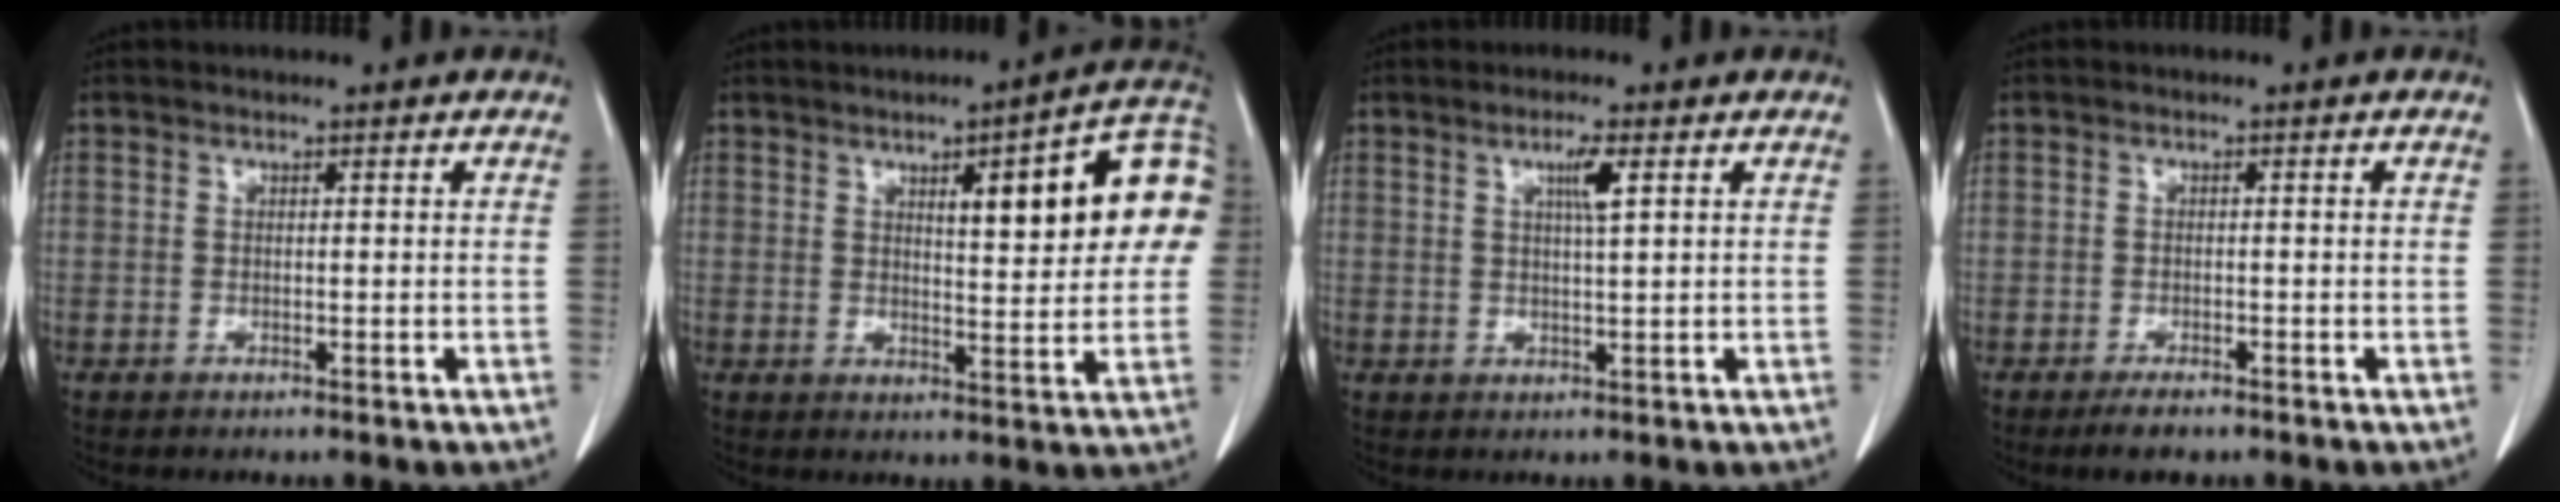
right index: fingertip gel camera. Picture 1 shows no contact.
{"total": 14.1, "force": [3.5, 2.8, 13.3], "torque": [-0.169, 0.027, 0.041]}
{"total": 3.1, "force": [1.2, -0.2, 2.9], "torque": [-0.053, -0.002, 0.021]}
{"total": 2.6, "force": [-1.9, 1.0, 1.4], "torque": [-0.030, -0.003, -0.028]}